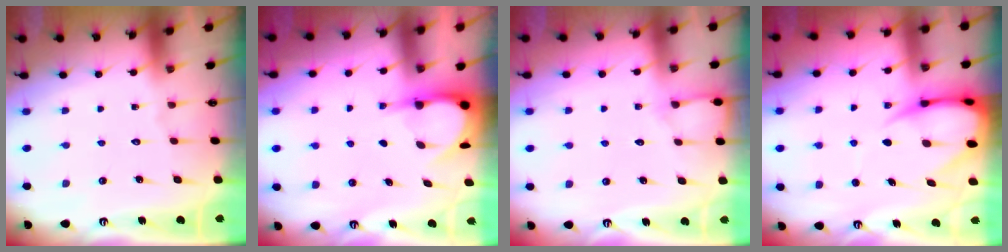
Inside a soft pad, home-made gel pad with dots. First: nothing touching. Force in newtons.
{"total": 6.0, "press": 6.0, "slide": 0.3}
{"total": 5.6, "press": 5.6, "slide": 0.7}
{"total": 9.0, "press": 8.9, "slide": 1.0}